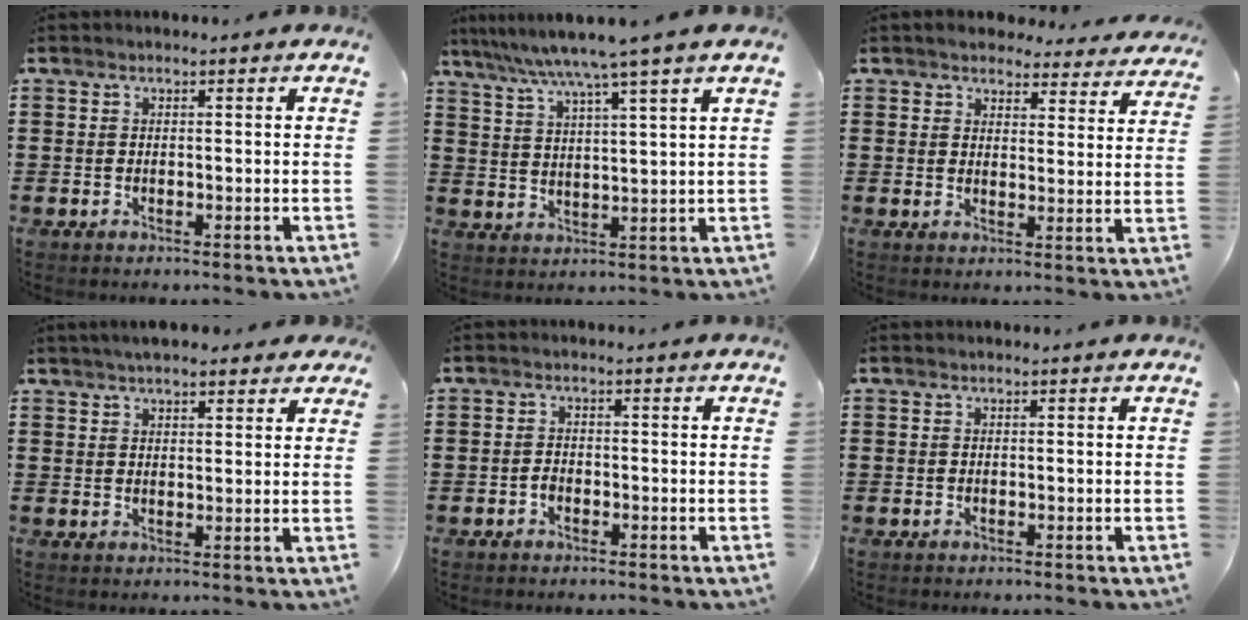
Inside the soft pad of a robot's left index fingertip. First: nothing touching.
{"total": 6.4, "force": [5.1, -1.3, 3.6], "torque": [-0.088, -0.026, 0.082]}
{"total": 3.7, "force": [3.6, 0.6, 0.5], "torque": [-0.018, -0.020, 0.062]}
{"total": 4.0, "force": [3.4, 1.0, 1.8], "torque": [-0.044, 0.005, 0.063]}
{"total": 1.2, "force": [-0.8, 0.7, 0.7], "torque": [-0.017, 0.001, -0.015]}
{"total": 0.0}